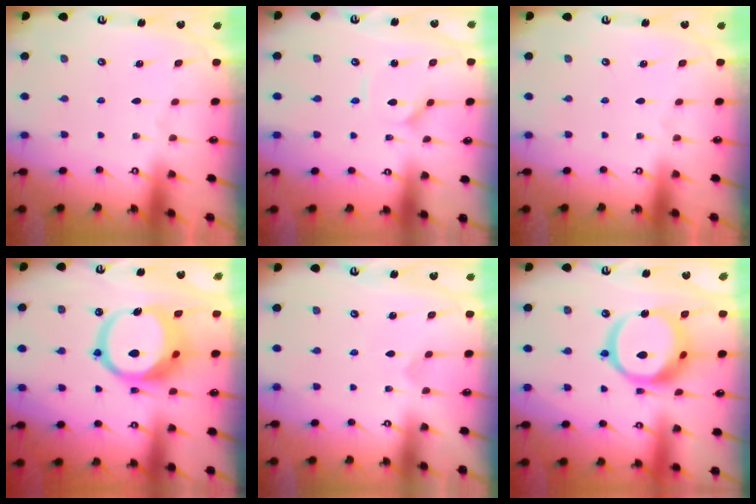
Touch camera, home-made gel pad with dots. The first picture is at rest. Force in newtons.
{"total": 1.5, "press": 1.4, "slide": 0.3}
{"total": 0.0}
{"total": 14.0, "press": 13.9, "slide": 1.8}
{"total": 1.9, "press": 1.9, "slide": 0.1}
{"total": 16.7, "press": 16.6, "slide": 1.9}